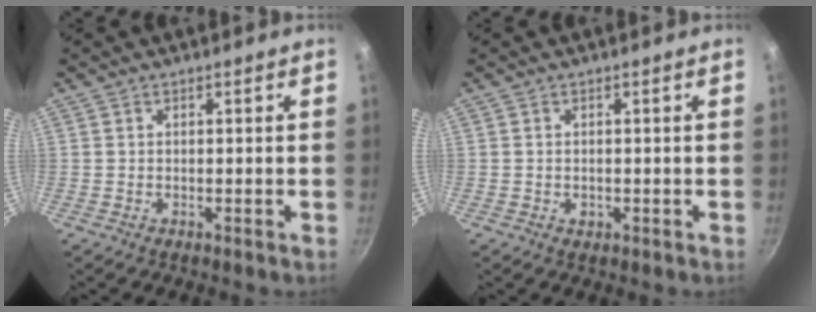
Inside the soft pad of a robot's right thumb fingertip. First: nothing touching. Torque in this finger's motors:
{"motor_torque": [-0.28, 0.09, -0.23, 0.02, -0.01]}